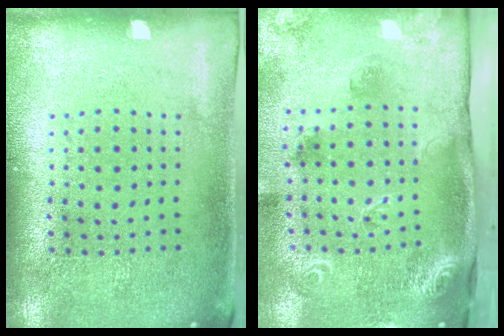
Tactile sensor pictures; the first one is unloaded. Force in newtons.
{"total": 2.1, "press": 1.8, "slide": 1.1}